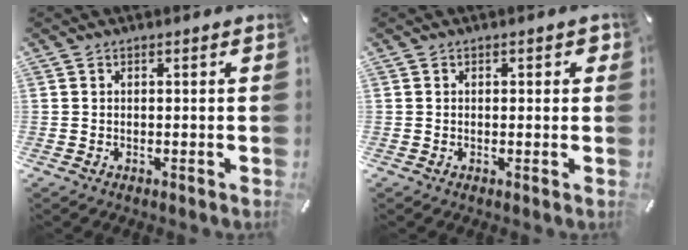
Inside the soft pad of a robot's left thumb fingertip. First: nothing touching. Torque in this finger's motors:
{"motor_torque": [0.00, -0.17, -0.07, 0.22, -0.11]}